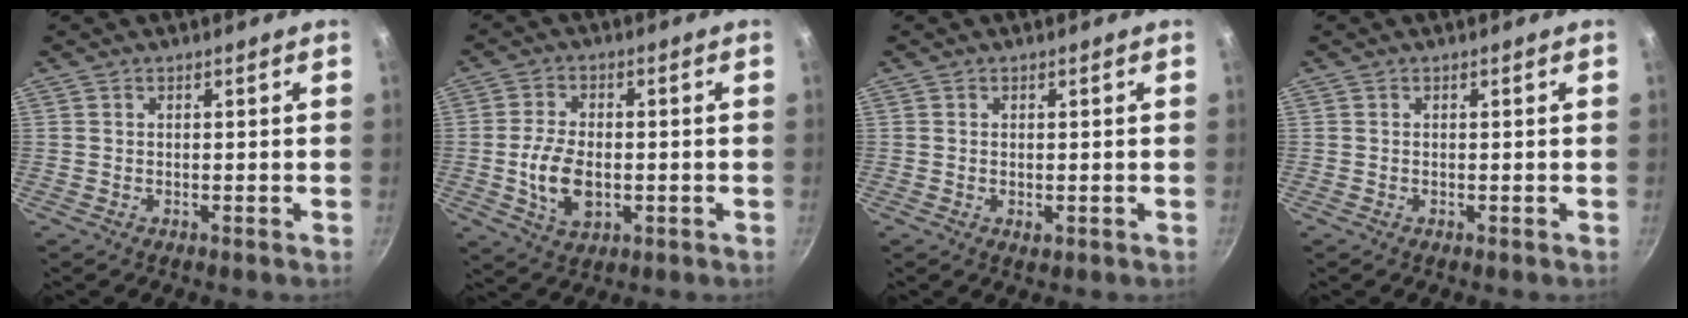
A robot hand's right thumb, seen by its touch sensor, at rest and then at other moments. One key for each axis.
{"total": 8.9, "fx": -1.3, "fy": 5.3, "fz": 7.0, "tx": -0.130, "ty": 0.003, "tz": -0.022}
{"total": 1.1, "fx": -0.2, "fy": 0.6, "fz": 1.0, "tx": -0.016, "ty": -0.003, "tz": -0.002}
{"total": 0.0}